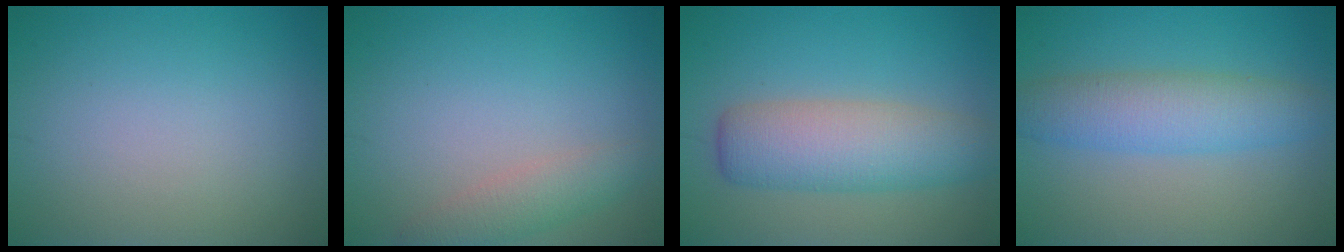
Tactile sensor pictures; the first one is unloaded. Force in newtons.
{"total": 2.4, "press": 2.4, "slide": 0.2}
{"total": 6.2, "press": 6.2, "slide": 0.2}
{"total": 4.9, "press": 4.9, "slide": 0.1}